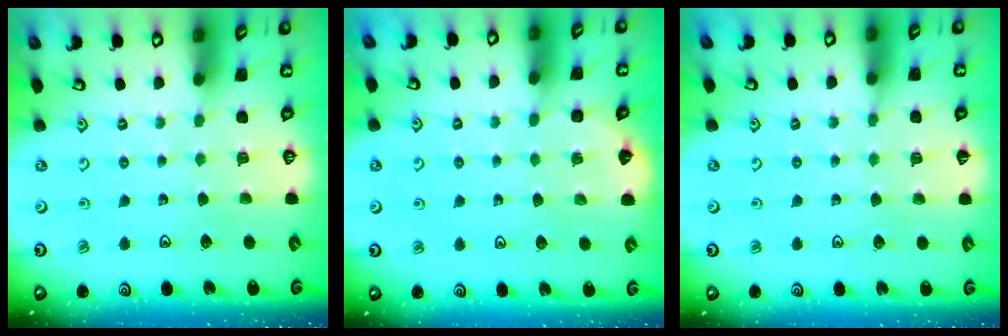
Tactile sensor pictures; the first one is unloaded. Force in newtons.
{"total": 2.3, "press": 2.3, "slide": 0.1}
{"total": 2.7, "press": 2.7, "slide": 0.4}